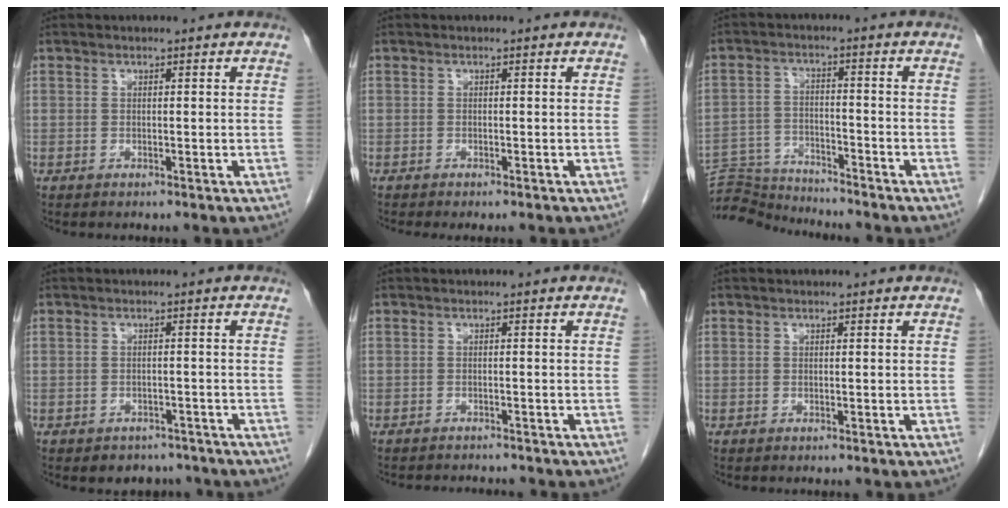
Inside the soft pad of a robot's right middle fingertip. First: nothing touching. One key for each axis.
{"total": 1.8, "fx": -1.5, "fy": 0.1, "fz": 0.8, "tx": -0.014, "ty": -0.005, "tz": -0.020}
{"total": 9.0, "fx": -9.0, "fy": 0.1, "fz": 0.3, "tx": -0.006, "ty": 0.005, "tz": -0.159}
{"total": 4.0, "fx": -3.3, "fy": 2.3, "fz": 0.2, "tx": 0.002, "ty": 0.009, "tz": -0.040}
{"total": 4.1, "fx": -4.0, "fy": 0.6, "fz": 0.9, "tx": -0.009, "ty": -0.008, "tz": -0.053}
{"total": 0.0}